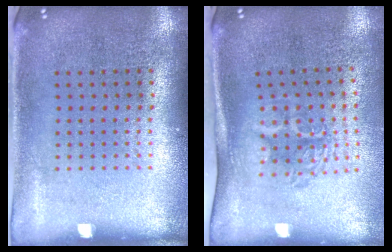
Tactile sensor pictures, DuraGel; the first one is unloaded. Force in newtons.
{"total": 1.7, "press": 1.3, "slide": 1.2}